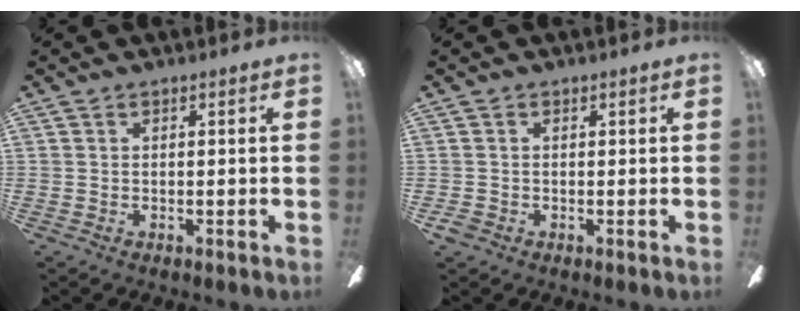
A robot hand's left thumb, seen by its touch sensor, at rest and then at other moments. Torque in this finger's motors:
{"motor_torque": [-0.48, 0.39, 0.04, -0.12, 0.00]}